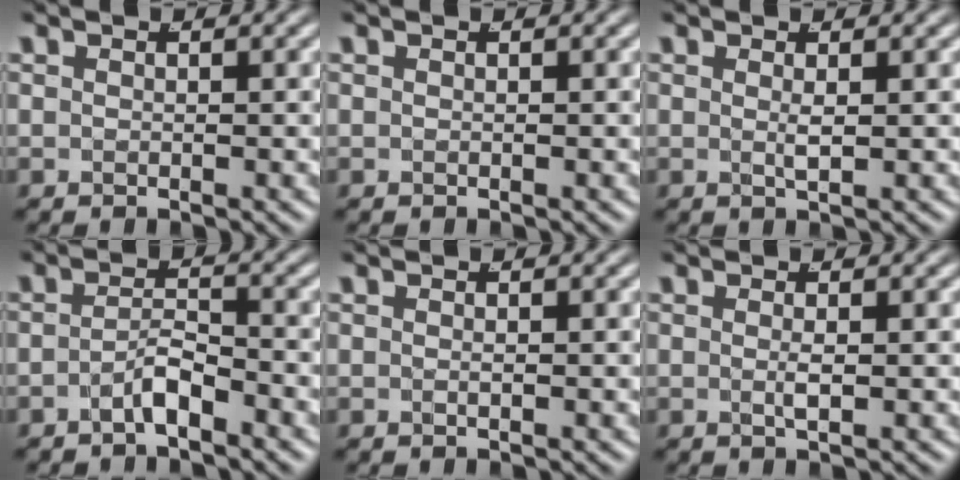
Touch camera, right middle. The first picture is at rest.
{"total": 0.0}
{"total": 1.0, "force": [0.2, -0.5, 0.9], "torque": [-0.017, -0.006, 0.007]}
{"total": 2.4, "force": [-2.1, 0.2, 1.2], "torque": [-0.017, -0.006, -0.037]}
{"total": 0.5, "force": [-0.2, -0.3, 0.3], "torque": [-0.008, -0.005, 0.001]}
{"total": 1.0, "force": [-0.1, -0.4, 0.9], "torque": [-0.016, -0.005, 0.000]}